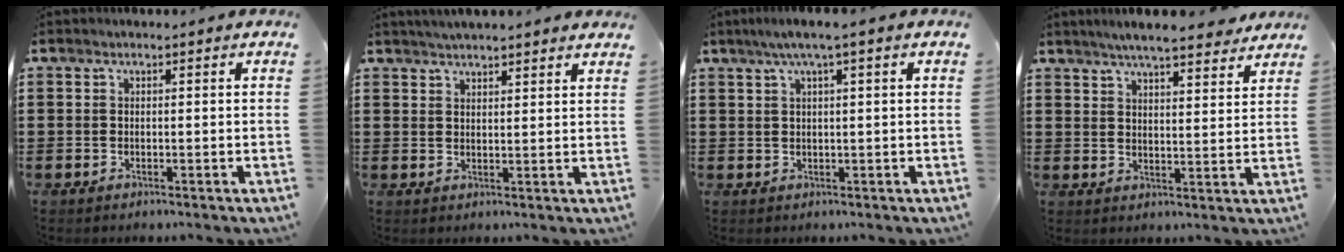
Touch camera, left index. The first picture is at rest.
{"total": 2.5, "force": [2.5, -0.1, 0.4], "torque": [-0.014, -0.003, 0.046]}
{"total": 2.6, "force": [1.0, -0.2, 2.4], "torque": [-0.045, -0.002, 0.016]}
{"total": 5.8, "force": [5.4, 0.5, 2.3], "torque": [-0.062, -0.016, 0.096]}